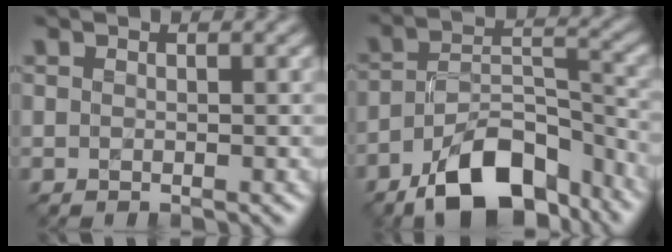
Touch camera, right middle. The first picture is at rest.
{"total": 11.0, "force": [-7.4, 4.9, 6.4], "torque": [-0.101, 0.002, -0.128]}